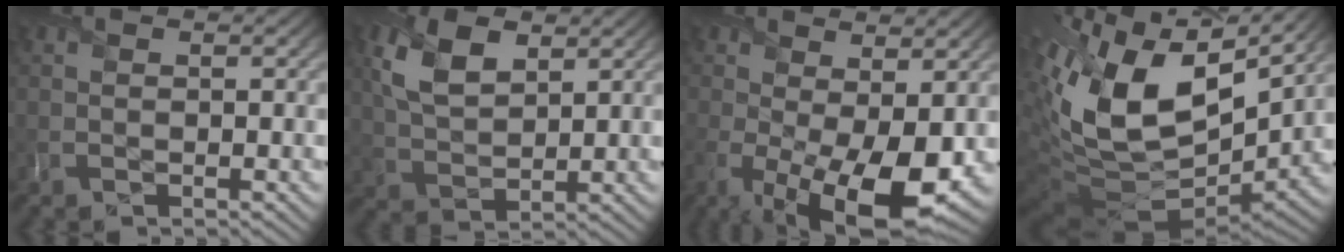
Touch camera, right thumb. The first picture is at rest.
{"total": 7.2, "force": [3.2, 3.9, 5.2], "torque": [-0.127, 0.004, 0.062]}
{"total": 12.1, "force": [-2.8, 5.5, 10.4], "torque": [-0.193, -0.039, -0.023]}
{"total": 19.0, "force": [4.5, 10.7, 15.1], "torque": [-0.329, -0.022, 0.093]}